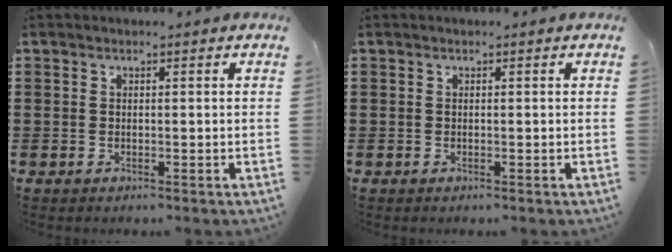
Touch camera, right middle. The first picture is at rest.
{"total": 0.0}